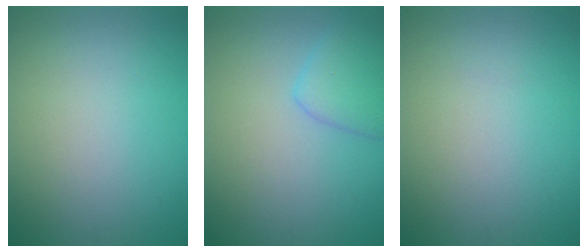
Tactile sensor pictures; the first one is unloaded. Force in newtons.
{"total": 2.8, "press": 2.8, "slide": 0.2}
{"total": 0.0}